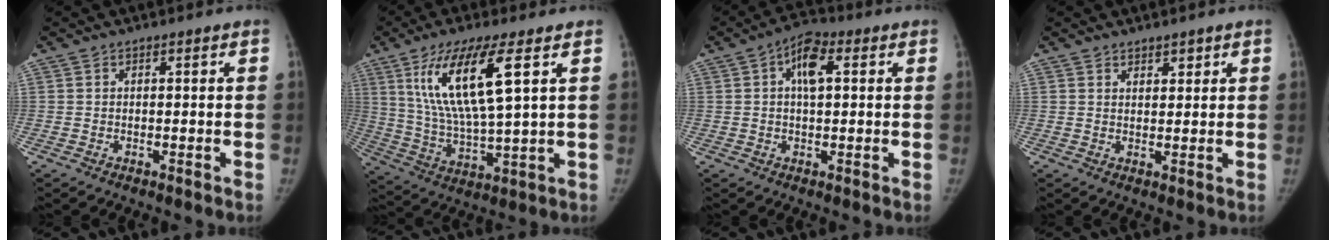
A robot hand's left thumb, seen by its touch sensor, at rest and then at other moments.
{"total": 15.8, "force": [6.1, 3.4, 14.2], "torque": [-0.288, -0.024, 0.120]}
{"total": 6.9, "force": [1.6, 3.6, 5.6], "torque": [-0.086, 0.014, 0.018]}
{"total": 2.1, "force": [1.5, 1.1, 0.9], "torque": [0.001, -0.009, 0.022]}